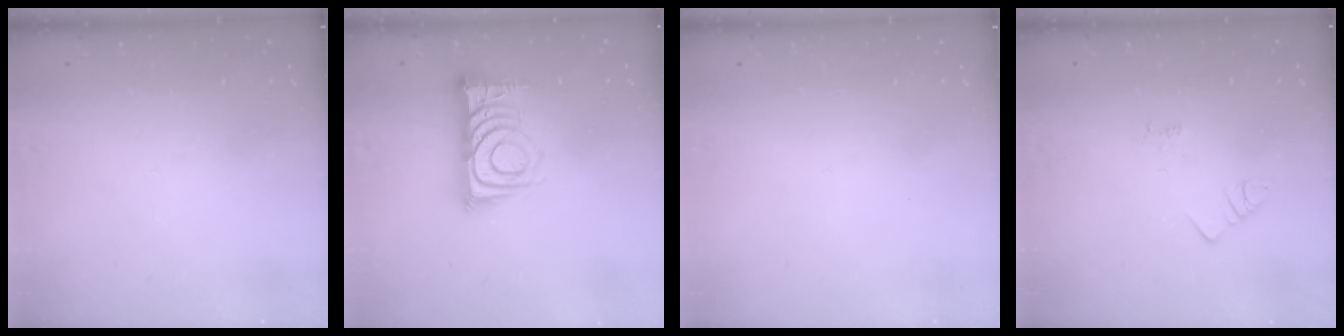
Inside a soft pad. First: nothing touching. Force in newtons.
{"total": 12.7, "press": 12.6, "slide": 0.9}
{"total": 1.5, "press": 1.5, "slide": 0.1}
{"total": 1.4, "press": 1.4, "slide": 0.3}